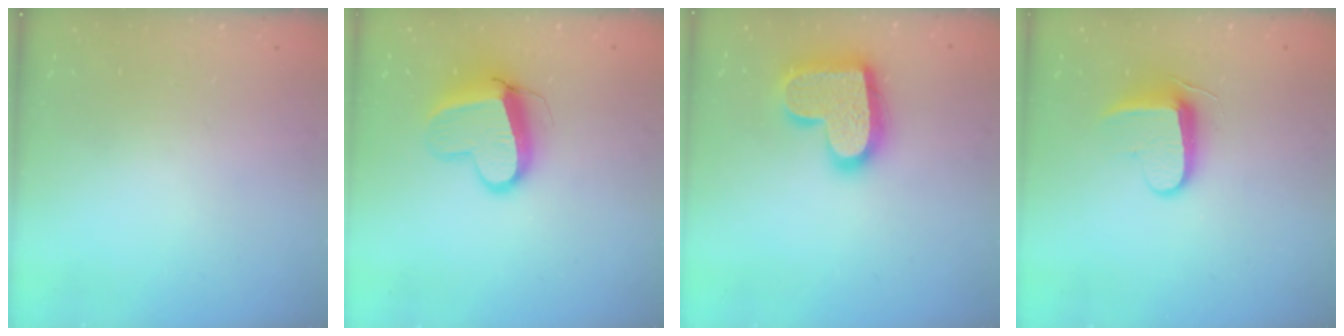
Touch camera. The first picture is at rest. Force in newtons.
{"total": 10.7, "press": 10.6, "slide": 1.3}
{"total": 19.6, "press": 19.5, "slide": 1.3}
{"total": 8.7, "press": 8.7, "slide": 0.9}